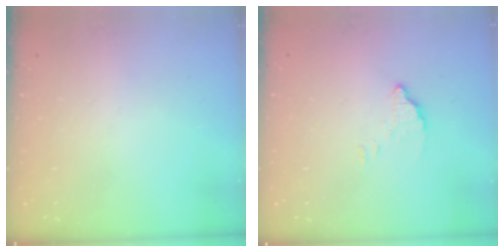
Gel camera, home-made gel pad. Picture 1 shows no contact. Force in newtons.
{"total": 2.6, "press": 2.6, "slide": 0.0}